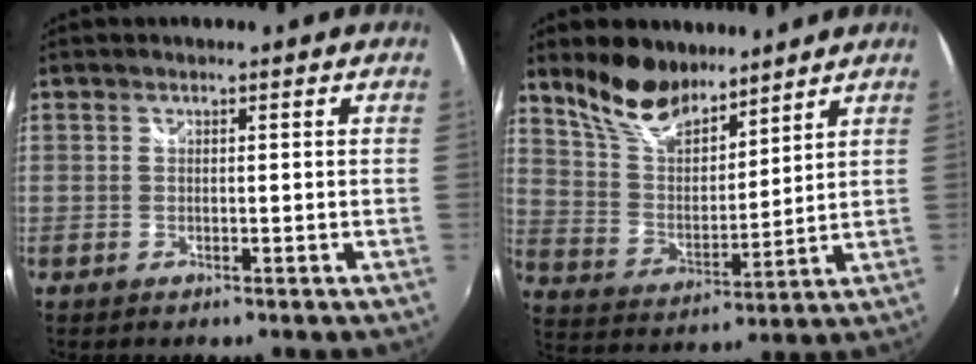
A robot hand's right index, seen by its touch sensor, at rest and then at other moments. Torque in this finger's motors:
{"motor_torque": [0.64, 0.64, 0.23, 0.08]}